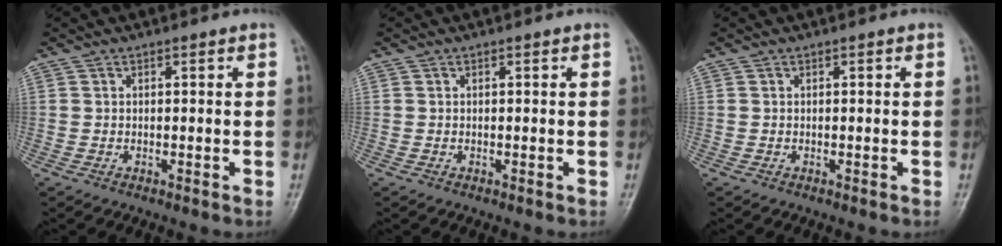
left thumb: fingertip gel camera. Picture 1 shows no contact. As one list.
[{"total": 0.0}, {"total": 0.0}]